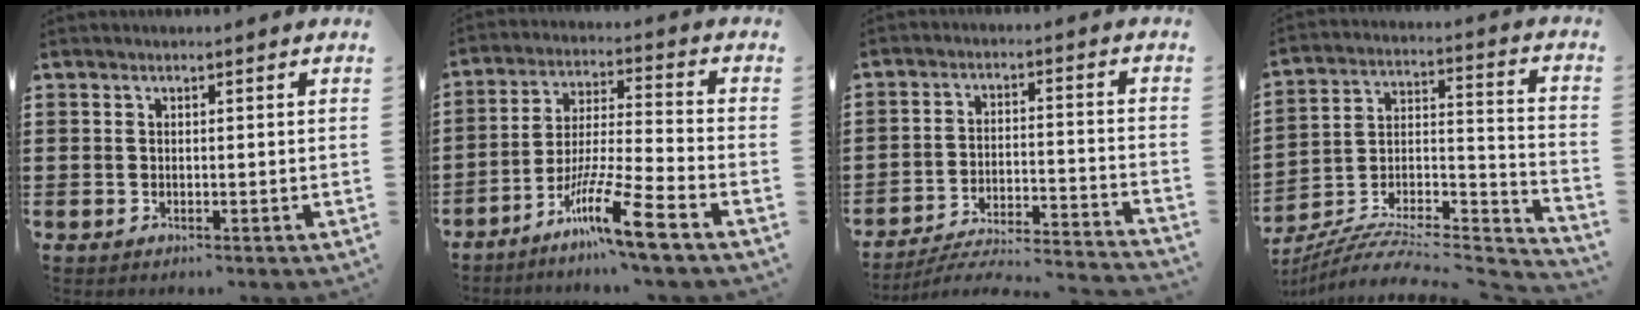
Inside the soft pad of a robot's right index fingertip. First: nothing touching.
{"total": 10.9, "force": [-7.5, 0.3, 7.9], "torque": [-0.154, -0.002, -0.145]}
{"total": 4.6, "force": [-4.3, 0.3, 1.6], "torque": [-0.038, -0.012, -0.091]}
{"total": 6.8, "force": [-5.8, 1.8, 3.1], "torque": [-0.058, -0.004, -0.119]}